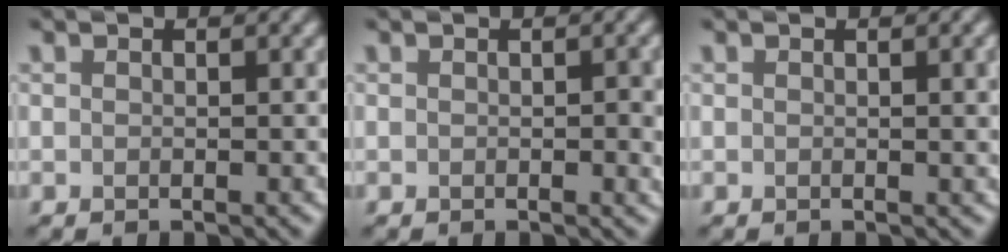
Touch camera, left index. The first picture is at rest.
{"total": 1.6, "force": [-0.1, 0.3, 1.5], "torque": [-0.018, -0.004, 0.000]}
{"total": 1.9, "force": [0.3, 0.5, 1.8], "torque": [-0.016, 0.003, 0.002]}